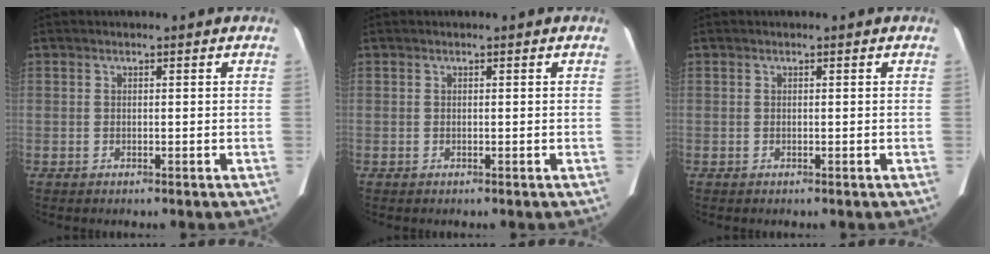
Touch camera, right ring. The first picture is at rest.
{"total": 0.0}
{"total": 0.0}